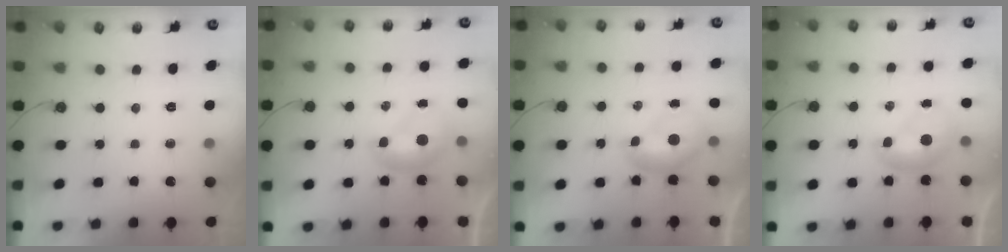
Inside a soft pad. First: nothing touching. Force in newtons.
{"total": 0.0}
{"total": 0.0}
{"total": 0.0}